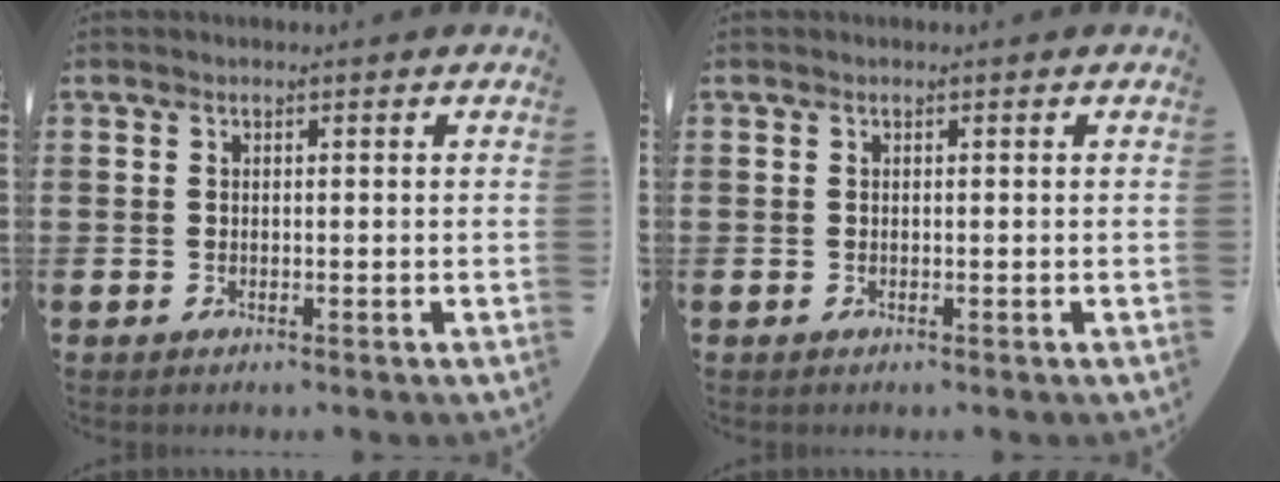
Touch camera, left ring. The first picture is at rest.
{"total": 0.0}